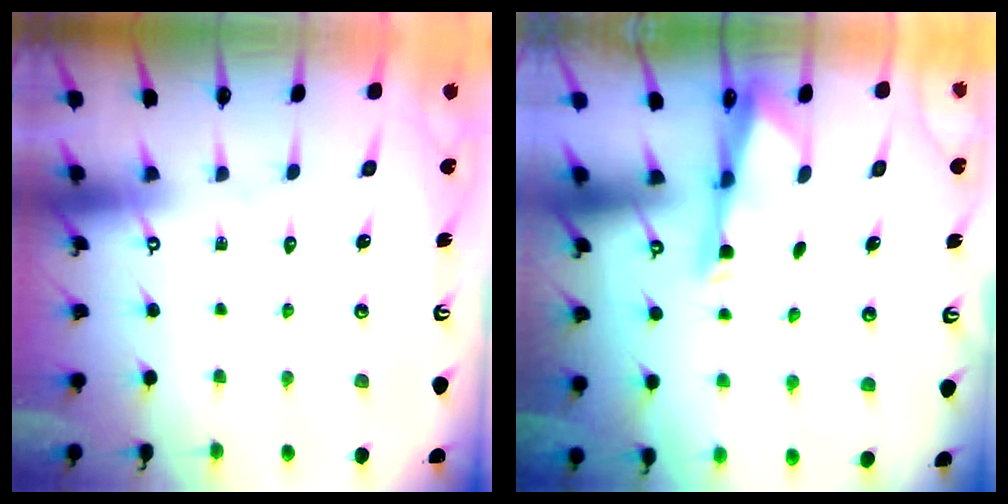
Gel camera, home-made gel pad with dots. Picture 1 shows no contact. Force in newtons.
{"total": 2.9, "press": 2.9, "slide": 0.6}